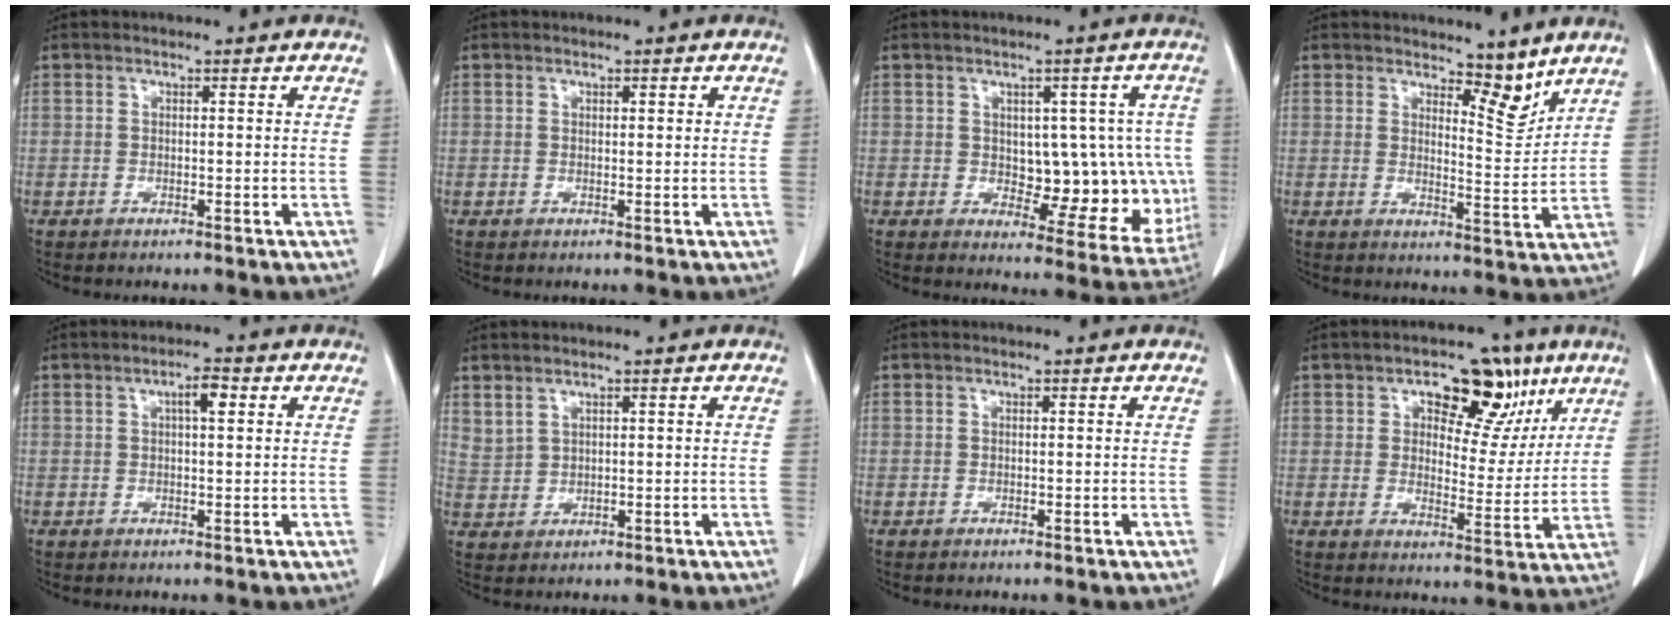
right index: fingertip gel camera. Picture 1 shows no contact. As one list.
[{"total": 0.8, "force": [0.4, 0.4, 0.5], "torque": [-0.006, 0.000, 0.005]}, {"total": 12.0, "force": [0.2, 6.5, 10.1], "torque": [-0.099, 0.014, 0.020]}, {"total": 5.5, "force": [4.8, 1.6, 2.1], "torque": [-0.020, -0.016, 0.074]}, {"total": 3.1, "force": [1.1, 0.7, 2.7], "torque": [-0.043, 0.006, 0.016]}, {"total": 2.8, "force": [2.3, 1.4, 0.8], "torque": [-0.017, -0.001, 0.055]}, {"total": 0.0}, {"total": 11.9, "force": [6.5, 6.5, 7.6], "torque": [-0.088, 0.014, 0.097]}]